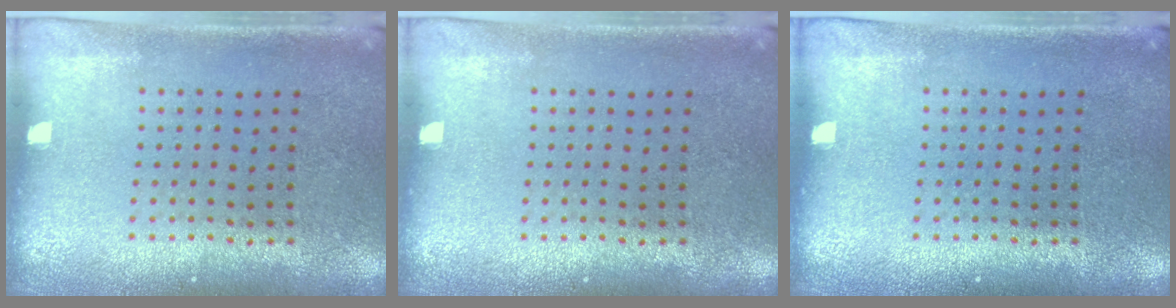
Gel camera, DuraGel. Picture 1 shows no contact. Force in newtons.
{"total": 0.0}
{"total": 0.0}